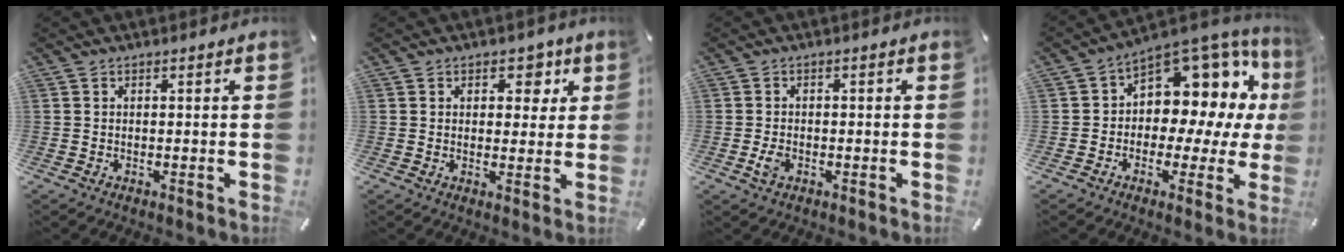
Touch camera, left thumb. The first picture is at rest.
{"total": 5.1, "force": [2.0, 4.0, 2.4], "torque": [-0.011, -0.006, 0.023]}
{"total": 2.7, "force": [-0.9, 1.7, 1.9], "torque": [-0.046, -0.003, -0.018]}
{"total": 10.6, "force": [3.9, 7.8, 6.0], "torque": [-0.080, -0.058, 0.067]}